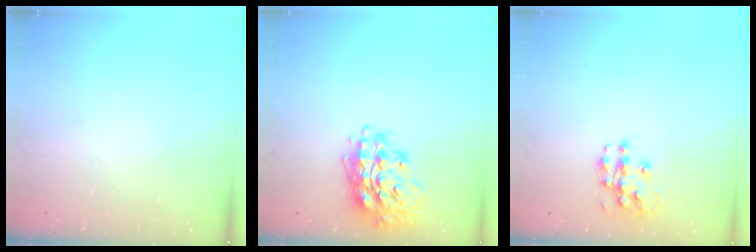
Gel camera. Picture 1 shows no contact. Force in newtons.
{"total": 17.5, "press": 17.5, "slide": 0.9}
{"total": 11.3, "press": 11.3, "slide": 0.7}